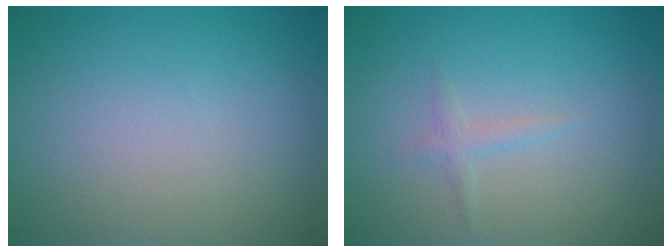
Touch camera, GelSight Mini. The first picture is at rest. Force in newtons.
{"total": 1.0, "press": 1.0, "slide": 0.1}